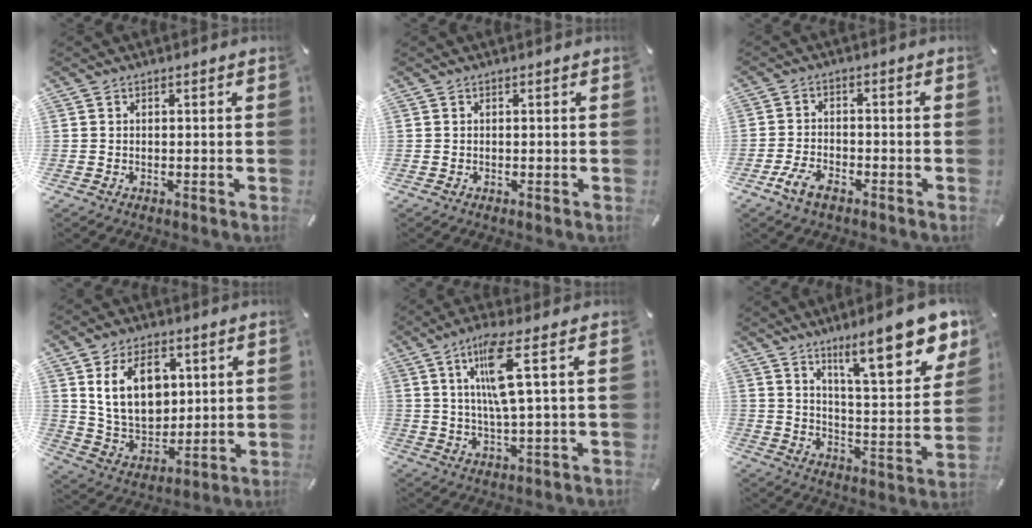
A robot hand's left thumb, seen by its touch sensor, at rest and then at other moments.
{"total": 0.0}
{"total": 5.4, "force": [-3.1, 2.9, 3.2], "torque": [-0.077, 0.012, -0.063]}
{"total": 13.6, "force": [4.9, 9.8, 8.1], "torque": [-0.160, -0.009, 0.090]}
{"total": 10.9, "force": [3.6, 1.2, 10.2], "torque": [-0.199, -0.003, 0.056]}
{"total": 18.6, "force": [12.2, 5.5, 12.8], "torque": [-0.186, -0.084, 0.194]}